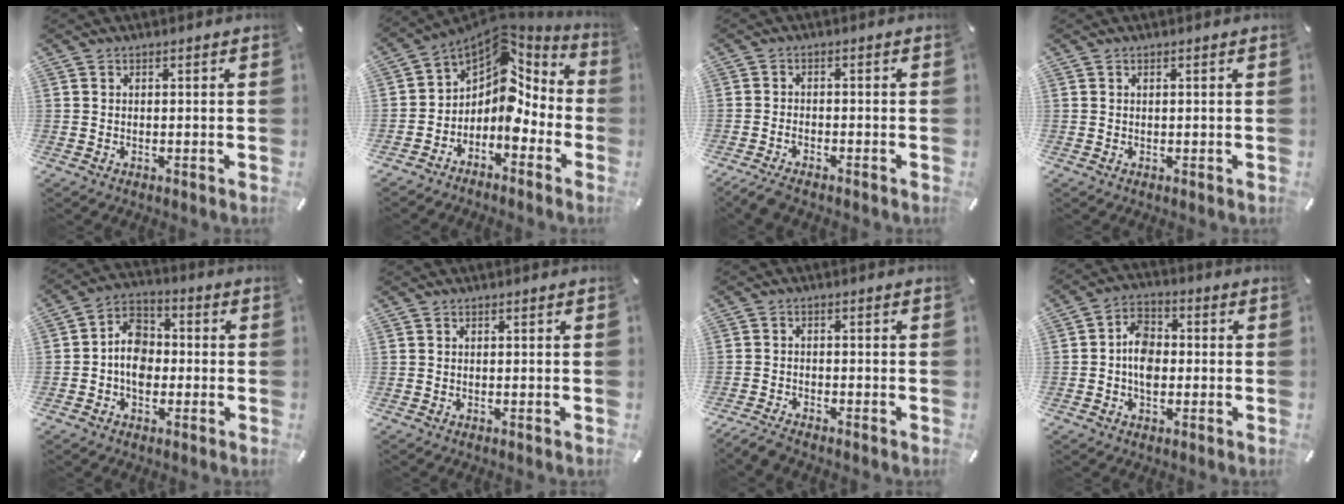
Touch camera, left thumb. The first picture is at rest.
{"total": 8.7, "force": [1.6, 7.0, 4.9], "torque": [-0.088, -0.037, 0.028]}
{"total": 2.9, "force": [-2.3, 0.9, 1.4], "torque": [-0.038, 0.007, -0.048]}
{"total": 0.0}
{"total": 8.2, "force": [-1.5, 6.6, 4.8], "torque": [-0.094, 0.018, -0.026]}
{"total": 0.0}
{"total": 3.1, "force": [-2.8, 0.7, 1.2], "torque": [-0.032, 0.009, -0.058]}
{"total": 7.1, "force": [-1.0, 5.2, 4.6], "torque": [-0.083, 0.014, -0.018]}